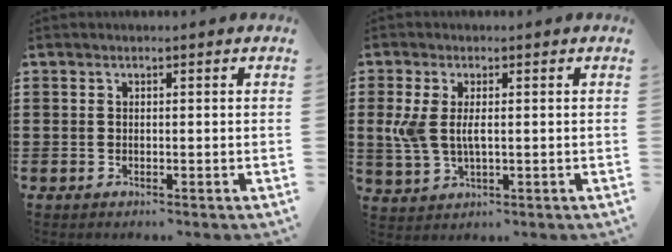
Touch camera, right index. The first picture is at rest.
{"total": 5.1, "force": [0.4, 2.4, 4.4], "torque": [-0.115, -0.002, -0.003]}